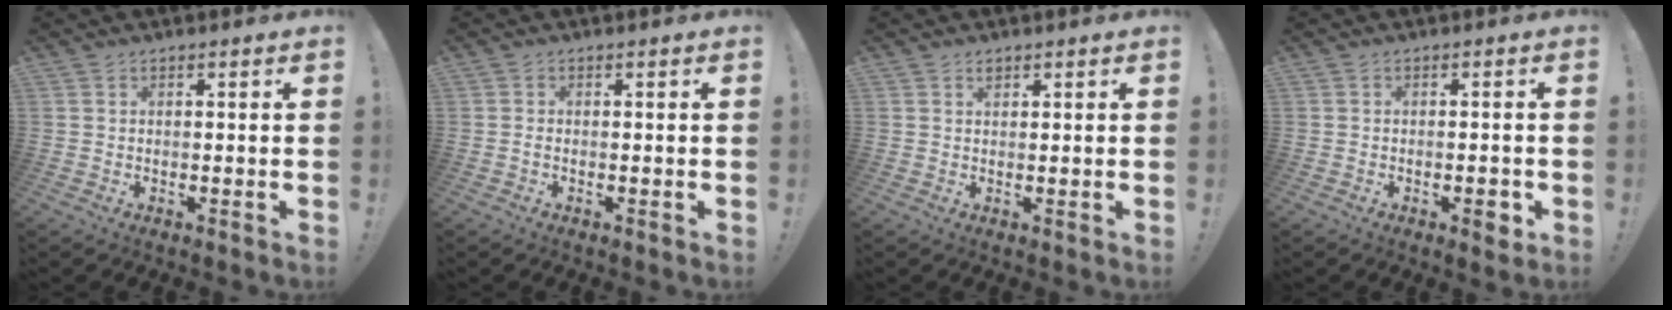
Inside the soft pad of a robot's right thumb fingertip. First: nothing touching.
{"total": 0.6, "force": [-0.4, 0.3, 0.3], "torque": [-0.014, 0.004, -0.005]}
{"total": 1.2, "force": [1.0, 0.7, 0.2], "torque": [0.005, -0.004, 0.018]}
{"total": 3.2, "force": [-1.5, 1.6, 2.3], "torque": [-0.028, 0.009, -0.024]}